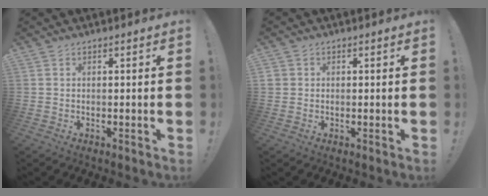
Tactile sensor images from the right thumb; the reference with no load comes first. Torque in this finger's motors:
{"motor_torque": [-0.27, -0.11, 0.02, -0.10, 0.00]}